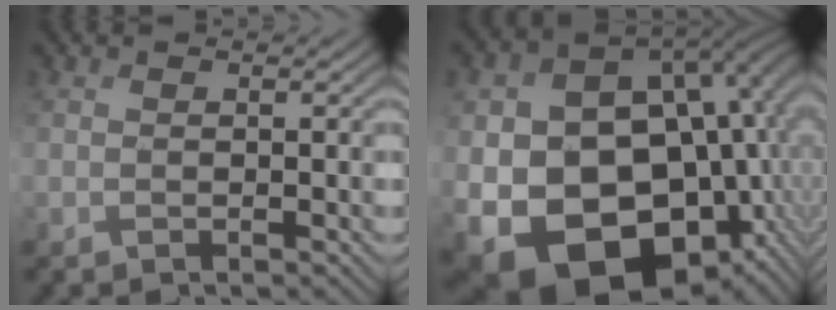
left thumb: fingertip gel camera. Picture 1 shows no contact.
{"total": 22.0, "force": [-4.8, 16.6, 13.6], "torque": [-0.266, -0.054, -0.053]}